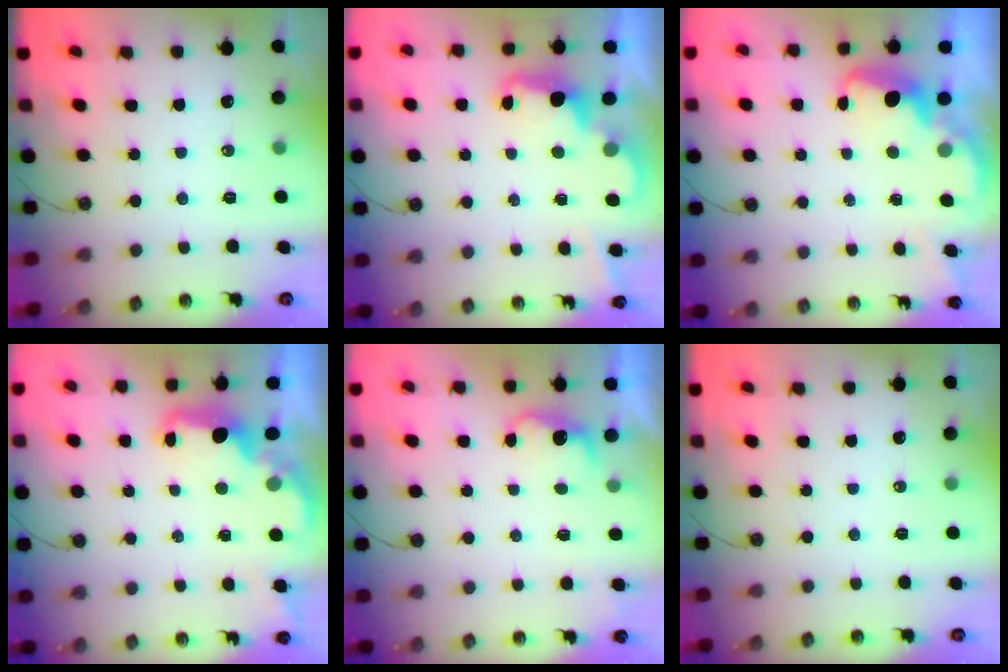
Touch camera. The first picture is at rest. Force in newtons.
{"total": 2.3, "press": 2.3, "slide": 0.5}
{"total": 2.6, "press": 2.6, "slide": 0.5}
{"total": 2.4, "press": 2.3, "slide": 0.8}
{"total": 2.7, "press": 2.6, "slide": 0.8}
{"total": 0.0}